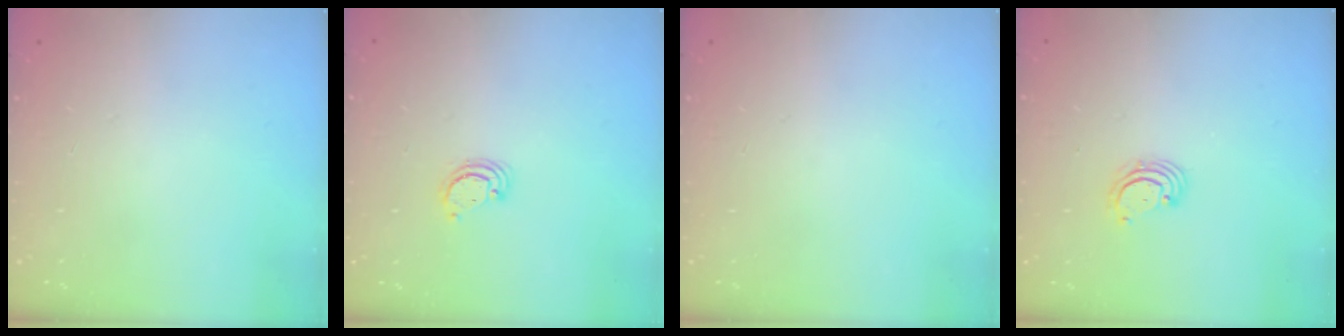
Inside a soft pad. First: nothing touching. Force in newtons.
{"total": 2.3, "press": 2.3, "slide": 0.2}
{"total": 0.0}
{"total": 2.6, "press": 2.6, "slide": 0.3}